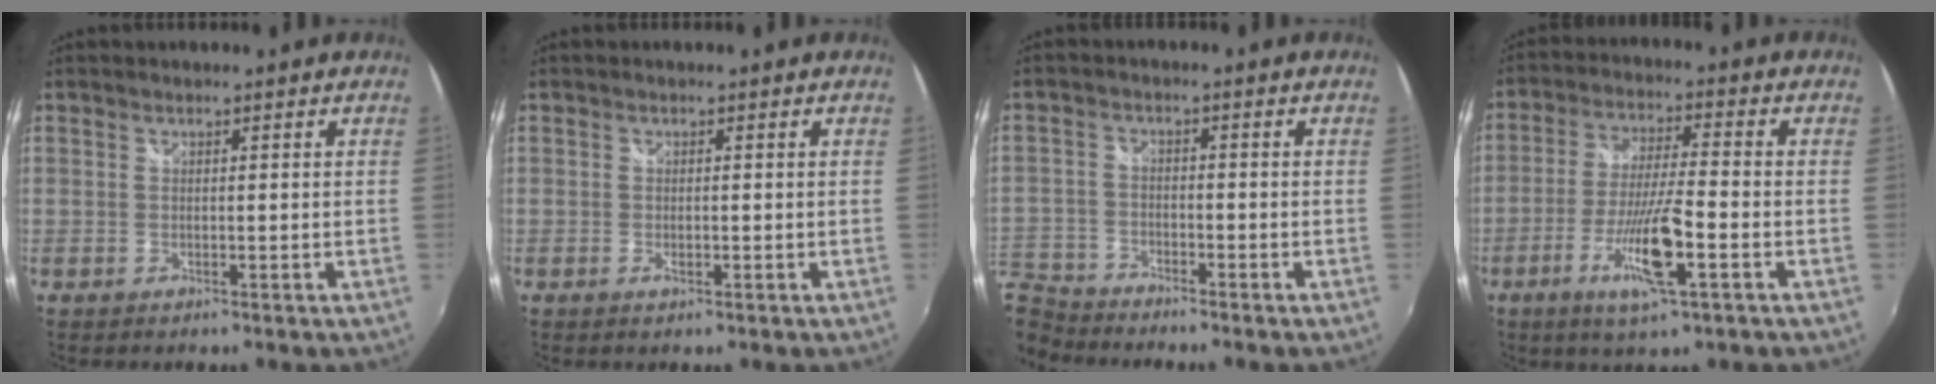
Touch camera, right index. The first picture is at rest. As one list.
[{"total": 1.1, "force": [-0.4, 0.6, 0.9], "torque": [-0.016, -0.002, -0.007]}, {"total": 8.8, "force": [-7.8, 4.0, 1.0], "torque": [-0.054, -0.001, -0.158]}, {"total": 11.1, "force": [-4.6, 0.8, 10.1], "torque": [-0.200, -0.013, -0.086]}]